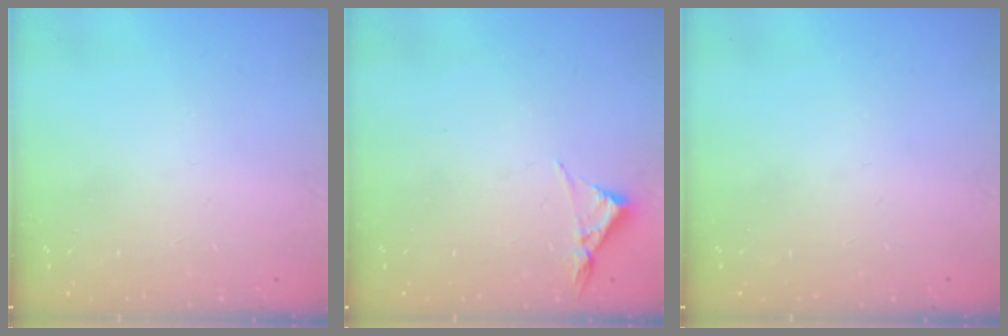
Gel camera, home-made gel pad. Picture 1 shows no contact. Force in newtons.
{"total": 3.4, "press": 3.4, "slide": 0.5}
{"total": 0.0}